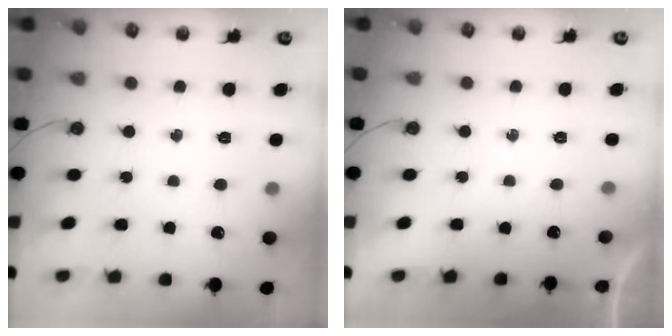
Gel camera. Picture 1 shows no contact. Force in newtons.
{"total": 0.0}